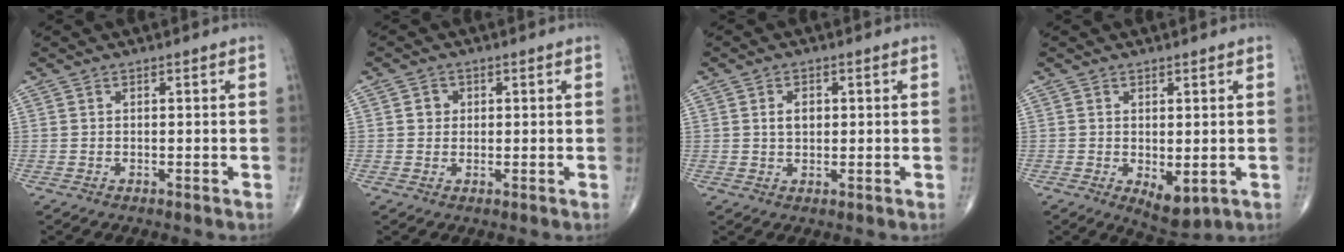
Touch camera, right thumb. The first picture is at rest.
{"total": 2.1, "force": [0.4, 1.9, 0.7], "torque": [0.001, 0.001, 0.004]}
{"total": 3.2, "force": [0.7, 2.2, 2.3], "torque": [-0.032, 0.001, 0.013]}
{"total": 5.2, "force": [-1.1, 2.6, 4.4], "torque": [-0.054, -0.010, -0.002]}